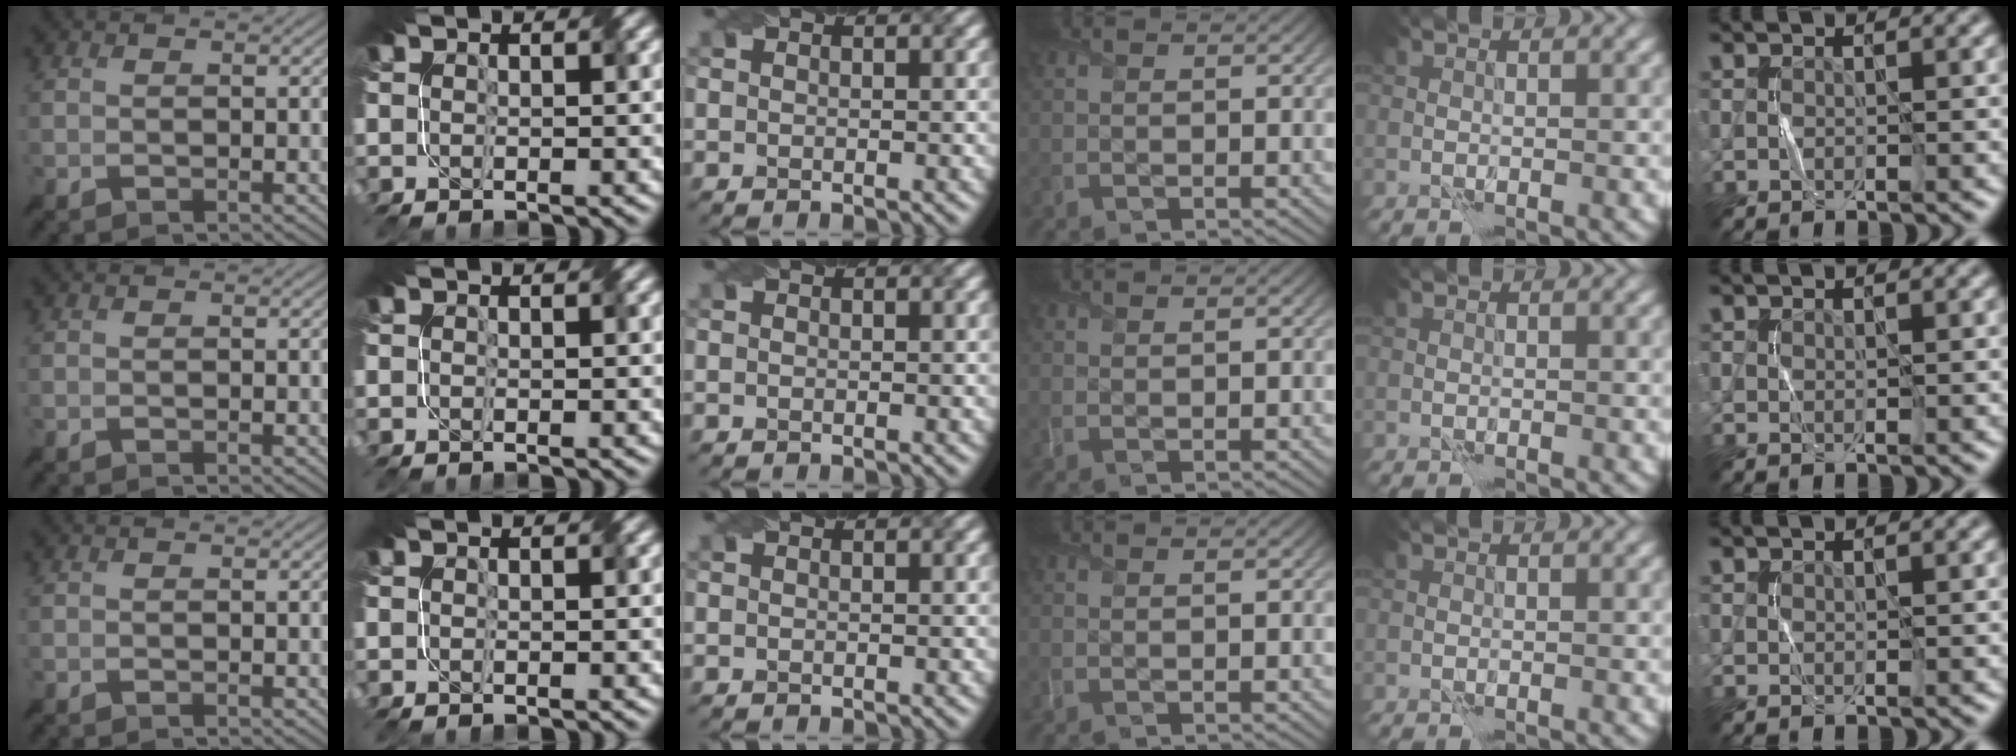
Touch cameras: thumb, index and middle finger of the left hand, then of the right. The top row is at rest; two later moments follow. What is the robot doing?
{"motion": "fold", "object": "file"}